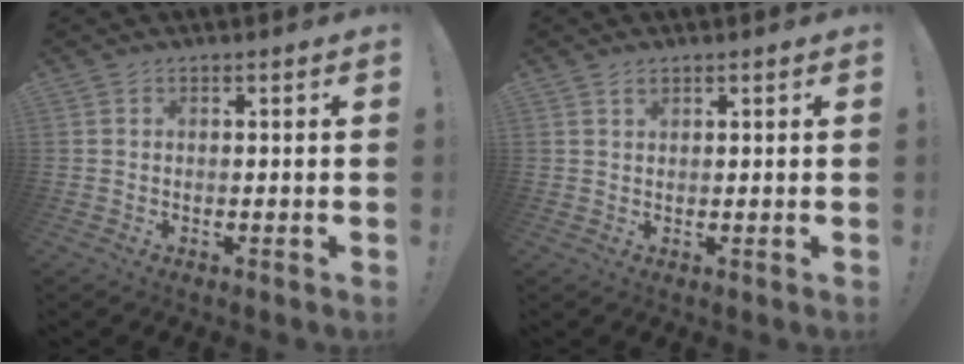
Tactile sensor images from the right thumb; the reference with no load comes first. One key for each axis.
{"total": 1.2, "fx": 0.9, "fy": 0.6, "fz": 0.6, "tx": -0.010, "ty": -0.001, "tz": 0.016}